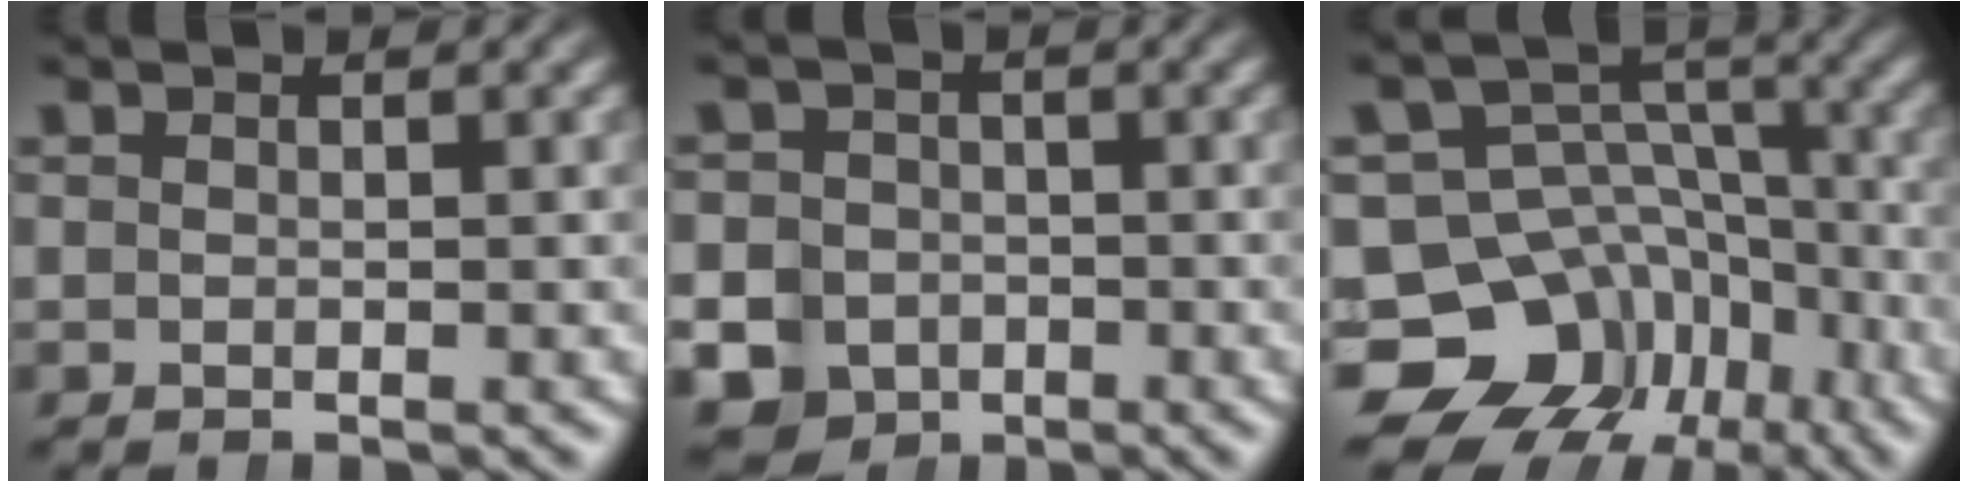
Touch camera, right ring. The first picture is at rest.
{"total": 10.2, "force": [-3.9, 9.0, 2.8], "torque": [-0.047, -0.039, -0.061]}
{"total": 19.7, "force": [-7.6, 16.3, 7.9], "torque": [-0.157, -0.091, -0.103]}